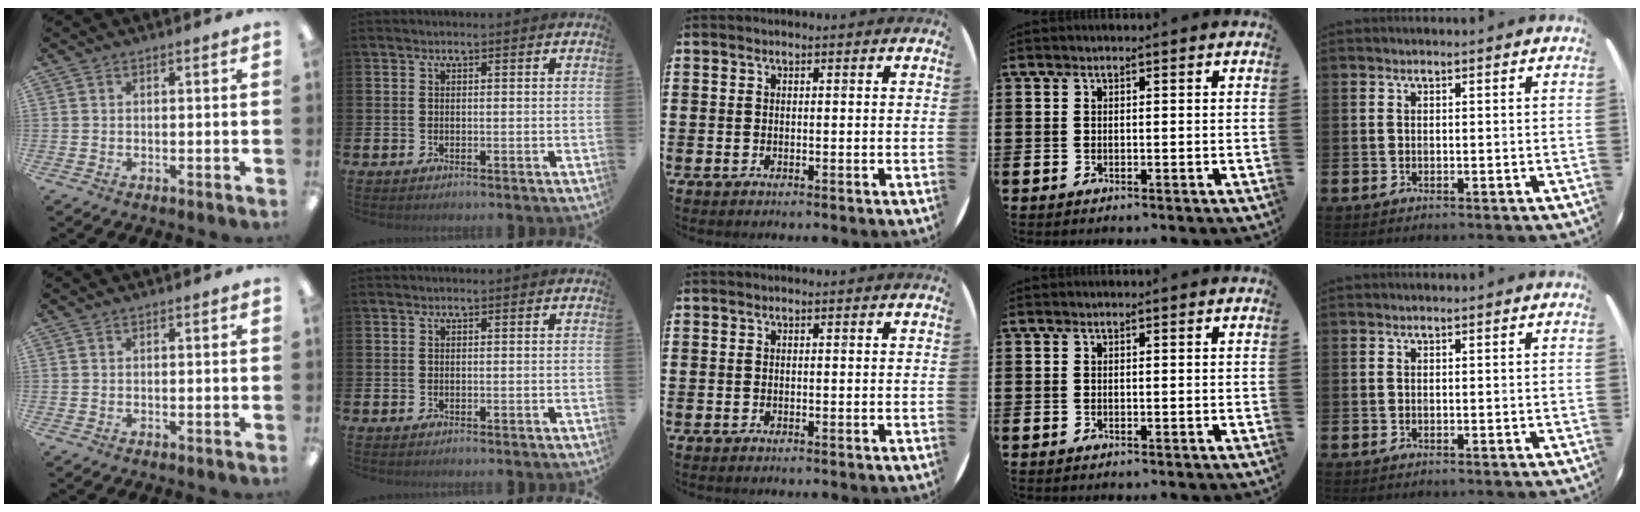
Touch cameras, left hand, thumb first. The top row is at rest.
{}